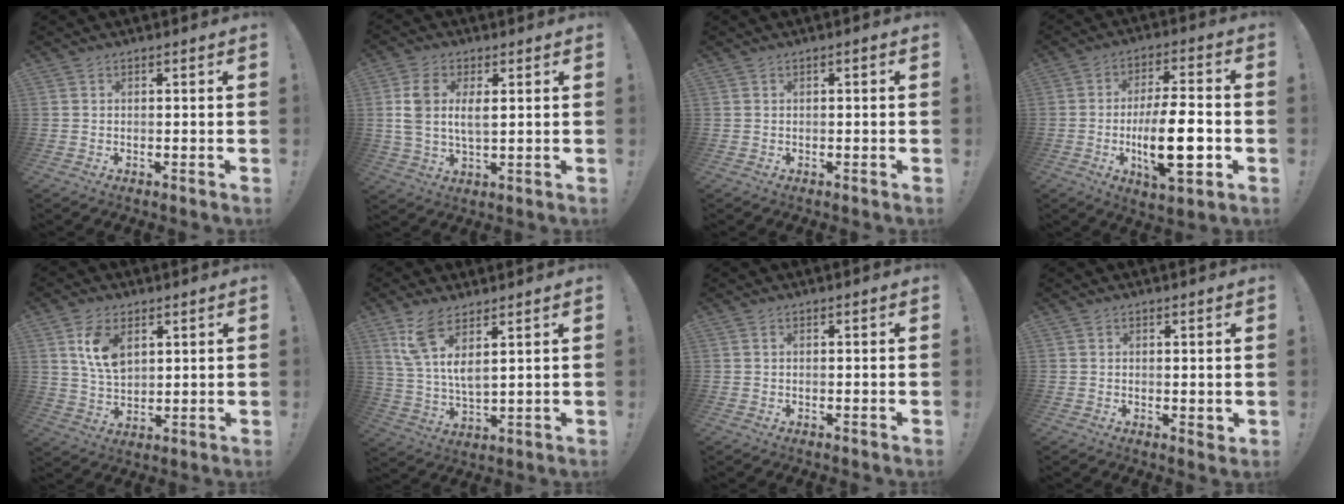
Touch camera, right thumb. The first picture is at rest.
{"total": 8.0, "force": [1.8, 4.5, 6.4], "torque": [-0.116, -0.004, 0.033]}
{"total": 0.6, "force": [-0.4, 0.0, 0.5], "torque": [-0.010, 0.000, -0.006]}
{"total": 16.8, "force": [-3.9, 5.2, 15.5], "torque": [-0.262, 0.002, -0.066]}
{"total": 9.7, "force": [4.2, 6.1, 6.3], "torque": [-0.119, -0.005, 0.081]}
{"total": 10.5, "force": [6.7, 3.0, 7.5], "torque": [-0.137, -0.036, 0.123]}
{"total": 0.0}
{"total": 1.5, "force": [0.8, 0.7, 1.1], "torque": [-0.011, -0.004, 0.014]}